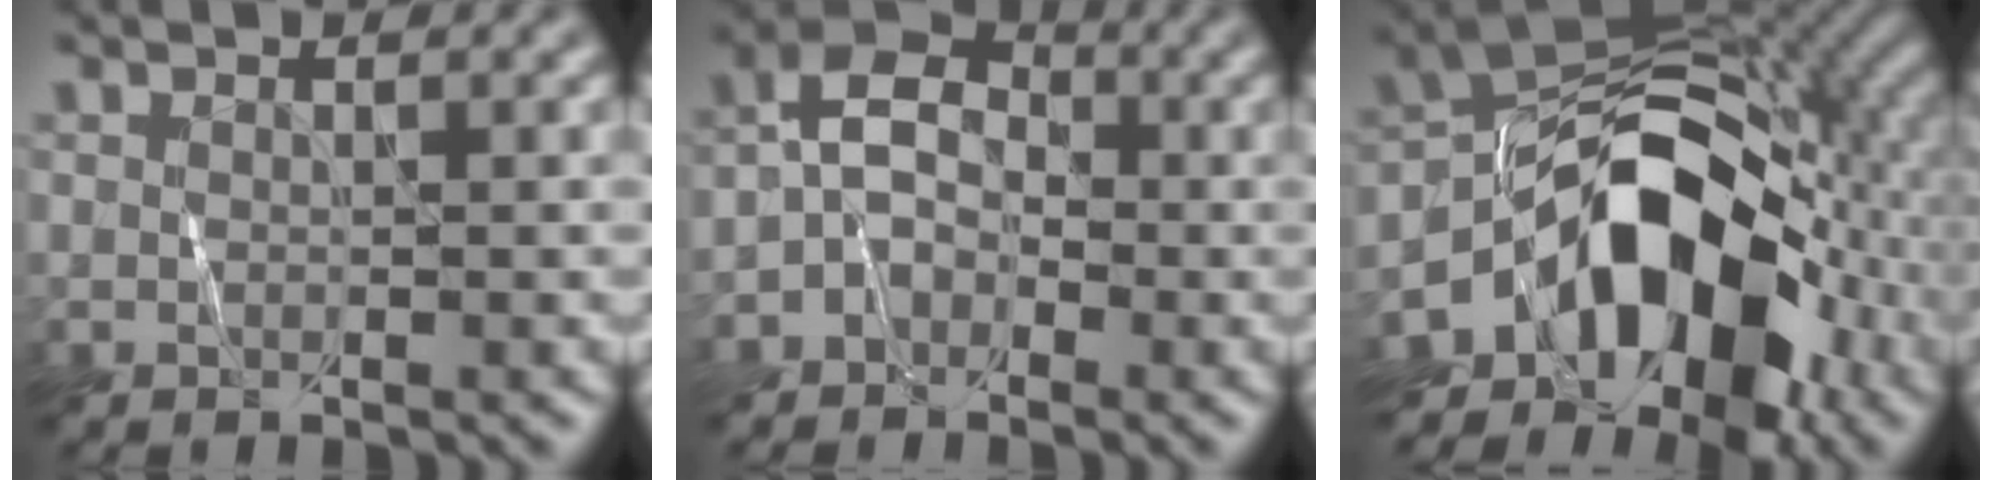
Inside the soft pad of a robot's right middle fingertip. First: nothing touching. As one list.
[{"total": 3.4, "force": [-1.5, 2.6, 1.8], "torque": [-0.025, 0.018, -0.039]}, {"total": 11.0, "force": [-5.5, 6.5, 7.0], "torque": [-0.082, 0.018, -0.102]}]